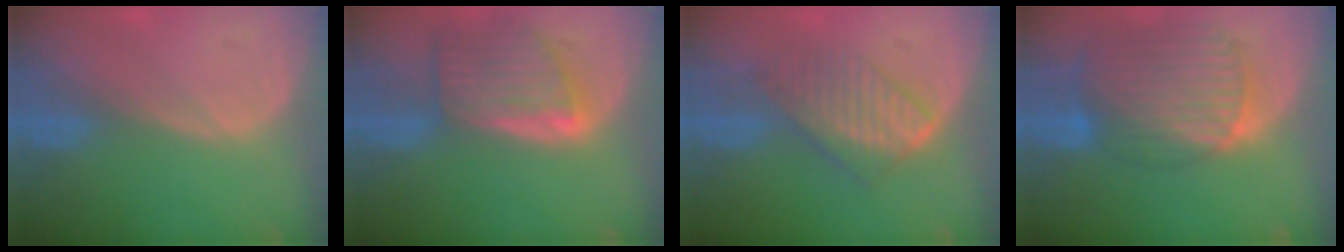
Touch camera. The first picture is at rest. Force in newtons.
{"total": 8.0, "press": 7.2, "slide": 3.4}
{"total": 6.7, "press": 6.4, "slide": 1.9}
{"total": 10.7, "press": 9.2, "slide": 5.5}